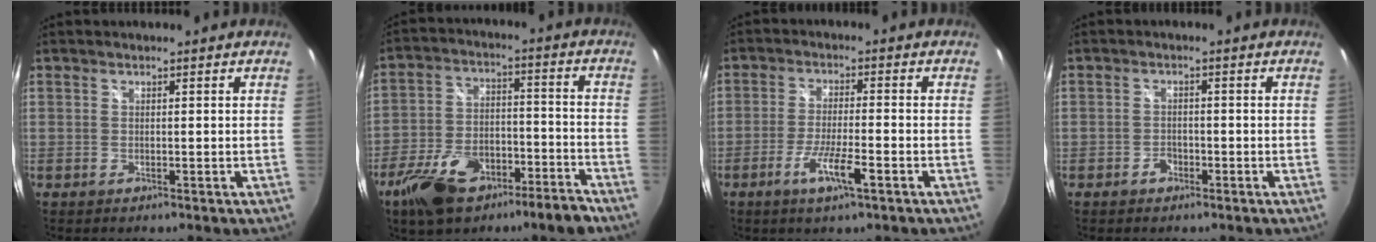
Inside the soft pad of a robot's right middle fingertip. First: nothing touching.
{"total": 14.9, "force": [-10.3, 5.8, 9.0], "torque": [-0.179, -0.002, -0.171]}
{"total": 7.0, "force": [-3.8, 0.6, 5.9], "torque": [-0.118, -0.012, -0.068]}
{"total": 2.1, "force": [-1.4, 1.4, 0.6], "torque": [-0.013, 0.002, -0.023]}